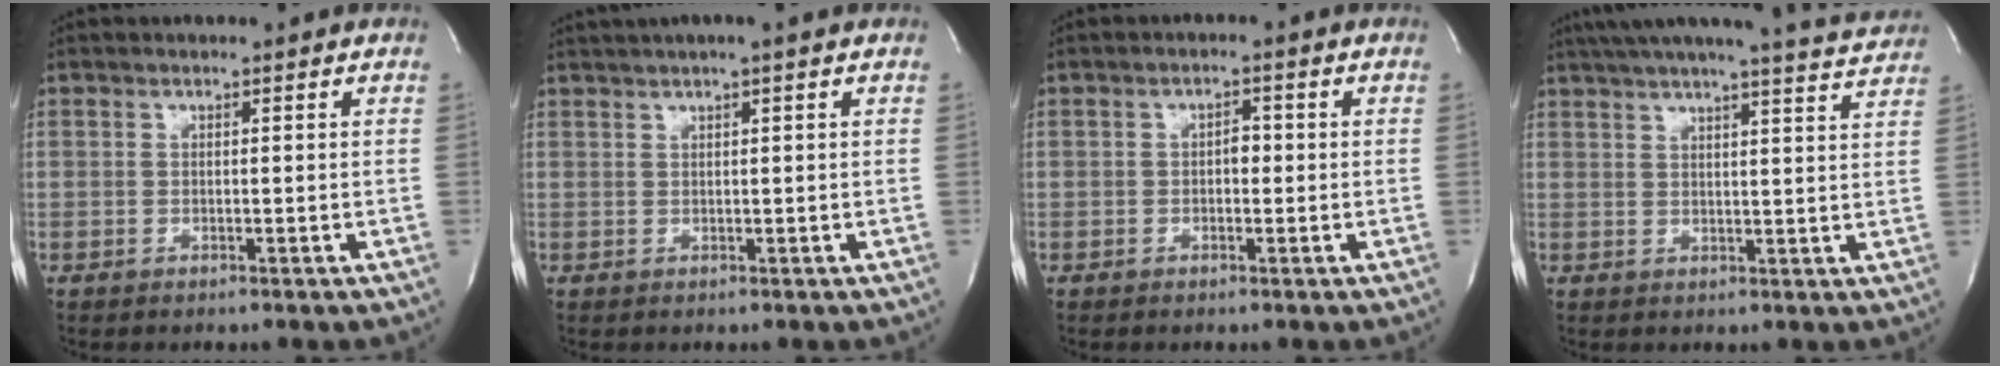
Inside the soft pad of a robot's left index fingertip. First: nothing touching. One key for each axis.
{"total": 3.7, "fx": 2.6, "fy": -0.5, "fz": 2.5, "tx": -0.046, "ty": 0.020, "tz": 0.049}
{"total": 1.9, "fx": -0.2, "fy": 1.0, "fz": 1.6, "tx": -0.021, "ty": 0.005, "tz": -0.004}
{"total": 17.3, "fx": 16.1, "fy": -0.1, "fz": 6.4, "tx": -0.101, "ty": -0.021, "tz": 0.198}